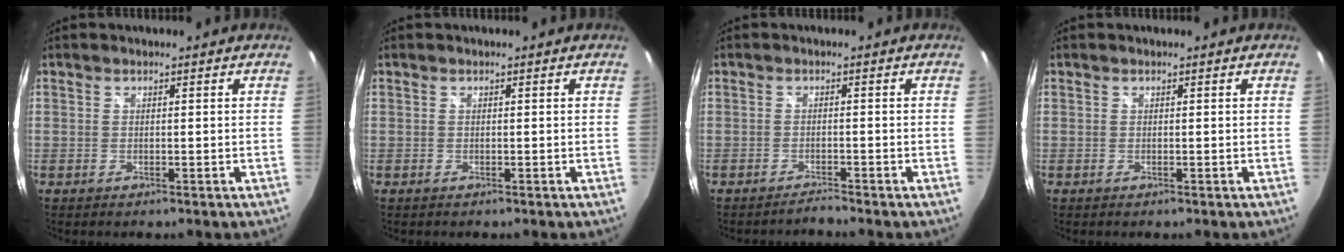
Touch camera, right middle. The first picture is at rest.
{"total": 0.0}
{"total": 1.8, "force": [-1.8, -0.4, 0.1], "torque": [-0.004, -0.004, -0.034]}
{"total": 0.0}